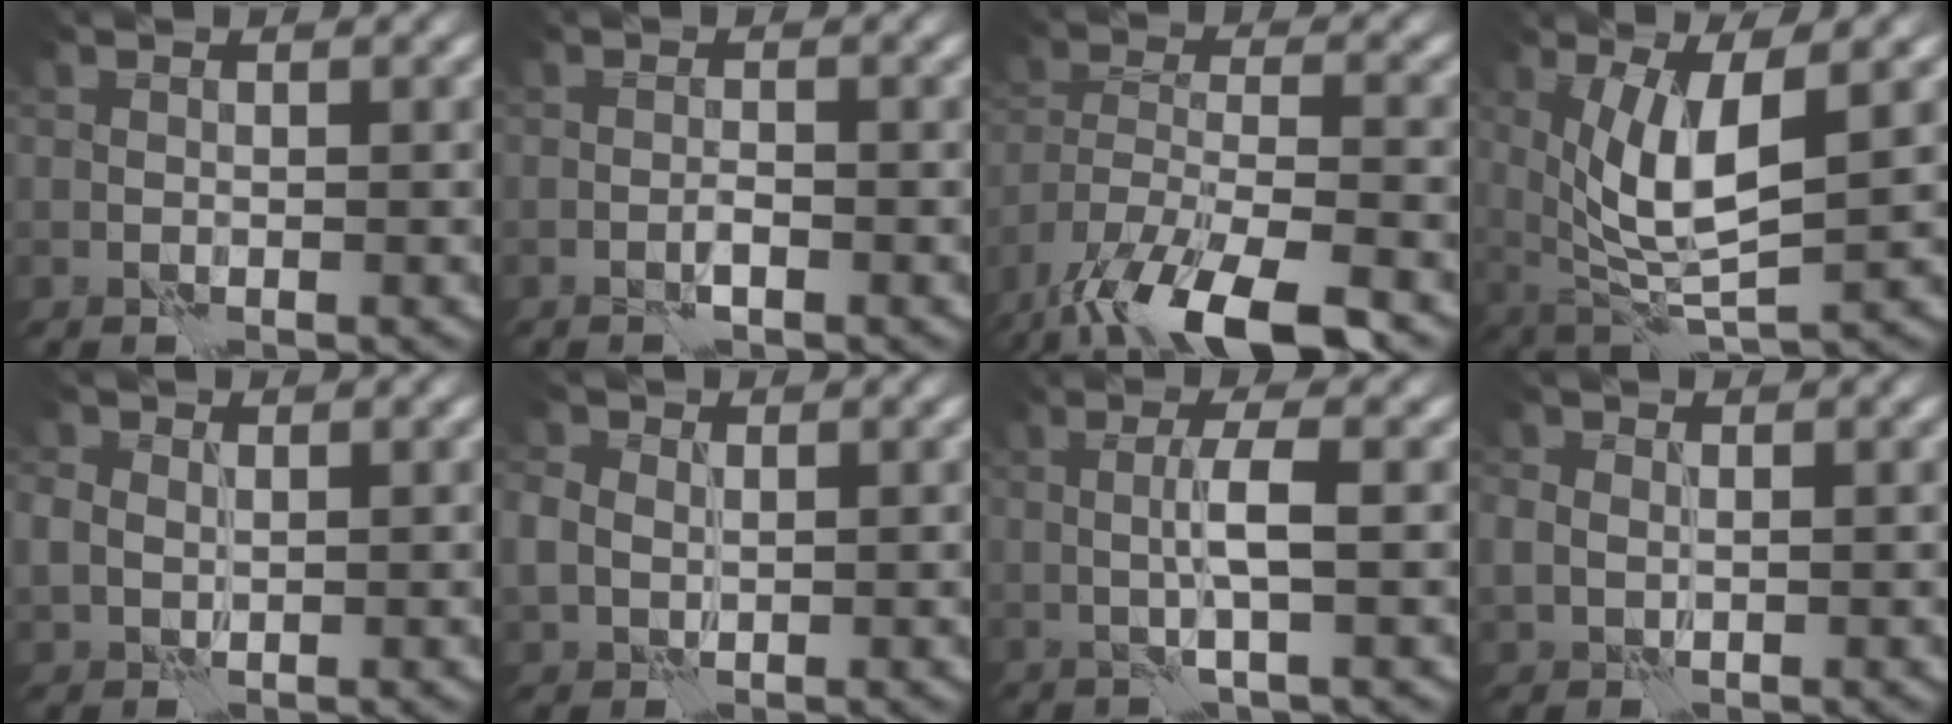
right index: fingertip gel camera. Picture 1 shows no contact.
{"total": 0.6, "force": [-0.3, -0.1, 0.5], "torque": [-0.011, 0.002, -0.006]}
{"total": 11.9, "force": [-8.6, 3.9, 7.3], "torque": [-0.146, -0.022, -0.149]}
{"total": 6.2, "force": [1.7, 1.7, 5.7], "torque": [-0.117, -0.014, 0.040]}
{"total": 1.9, "force": [0.7, 1.5, 1.0], "torque": [-0.023, 0.003, 0.011]}
{"total": 2.7, "force": [0.7, 2.1, 1.4], "torque": [-0.039, 0.007, 0.012]}
{"total": 2.7, "force": [0.3, -0.1, 2.6], "torque": [-0.052, 0.004, 0.004]}
{"total": 1.7, "force": [0.4, 1.3, 0.9], "torque": [-0.023, -0.001, 0.012]}